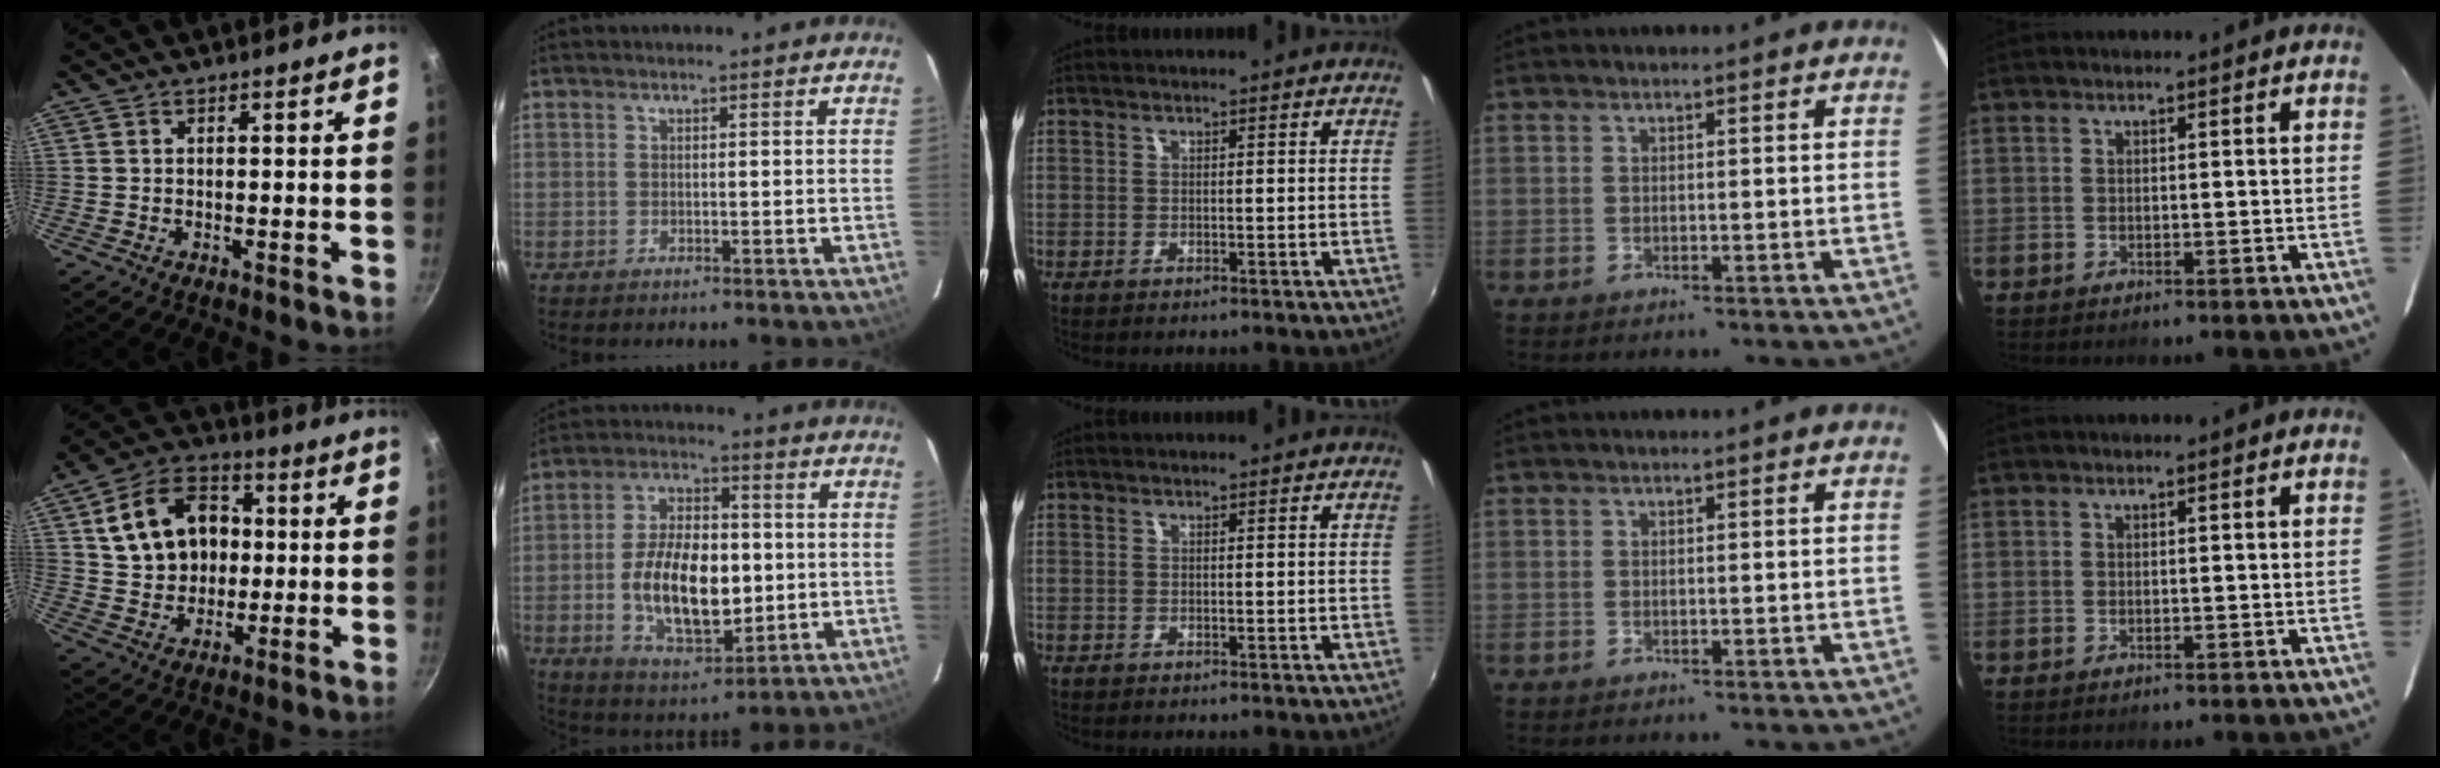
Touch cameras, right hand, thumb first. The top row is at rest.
{"thumb": {"total": 15.9, "force": [2.8, 12.2, 9.9], "torque": [-0.136, 0.021, 0.046]}, "index": {"total": 15.8, "force": [-1.6, 8.2, 13.5], "torque": [-0.255, 0.002, -0.014]}}